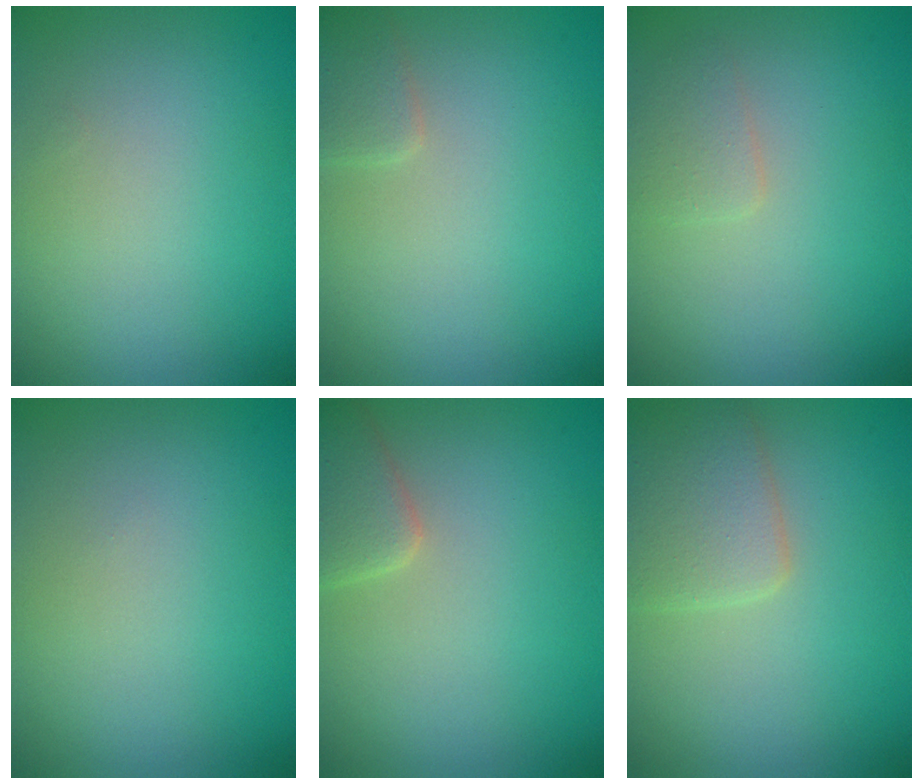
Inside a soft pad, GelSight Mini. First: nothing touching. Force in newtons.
{"total": 1.6, "press": 1.6, "slide": 0.1}
{"total": 1.4, "press": 1.4, "slide": 0.0}
{"total": 0.0}
{"total": 3.0, "press": 3.0, "slide": 0.2}
{"total": 3.4, "press": 3.4, "slide": 0.3}